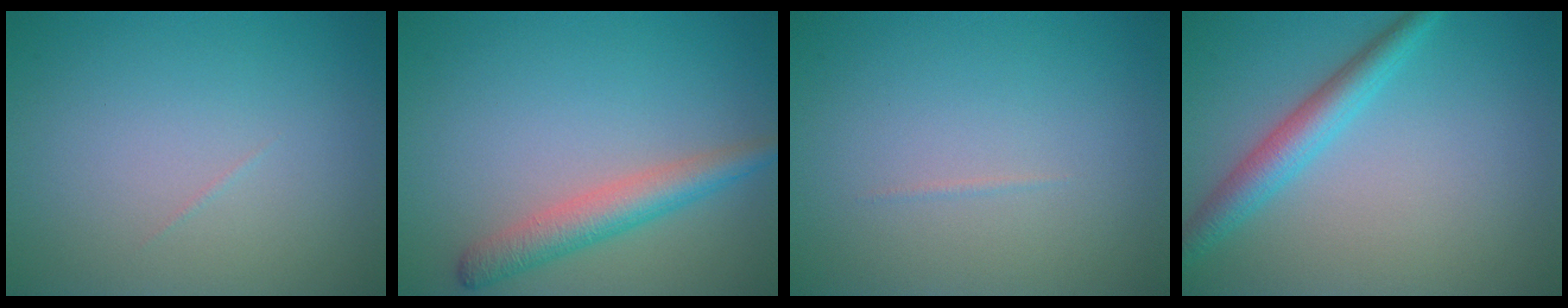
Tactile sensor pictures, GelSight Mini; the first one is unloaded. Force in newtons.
{"total": 3.7, "press": 3.6, "slide": 0.3}
{"total": 0.6, "press": 0.6, "slide": 0.2}
{"total": 3.4, "press": 3.4, "slide": 0.1}